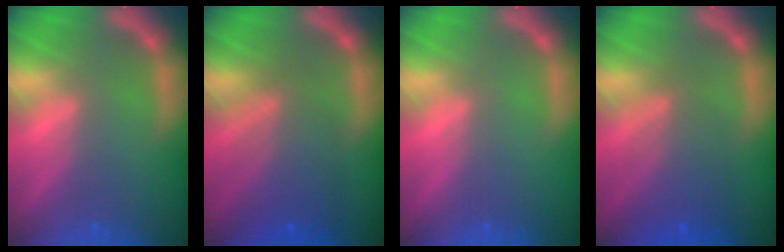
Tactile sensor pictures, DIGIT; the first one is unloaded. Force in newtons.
{"total": 6.5}
{"total": 0.0}
{"total": 5.6}